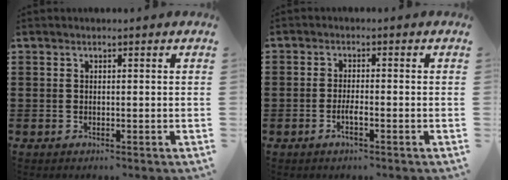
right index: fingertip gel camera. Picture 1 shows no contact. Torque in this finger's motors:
{"motor_torque": [1.04, 1.09, 0.40, 0.10]}